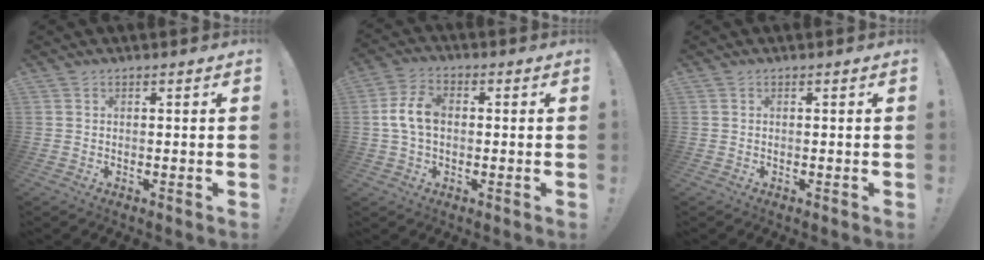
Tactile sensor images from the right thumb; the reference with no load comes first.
{"total": 8.7, "force": [0.3, 5.6, 6.7], "torque": [-0.135, 0.012, 0.009]}
{"total": 0.0}